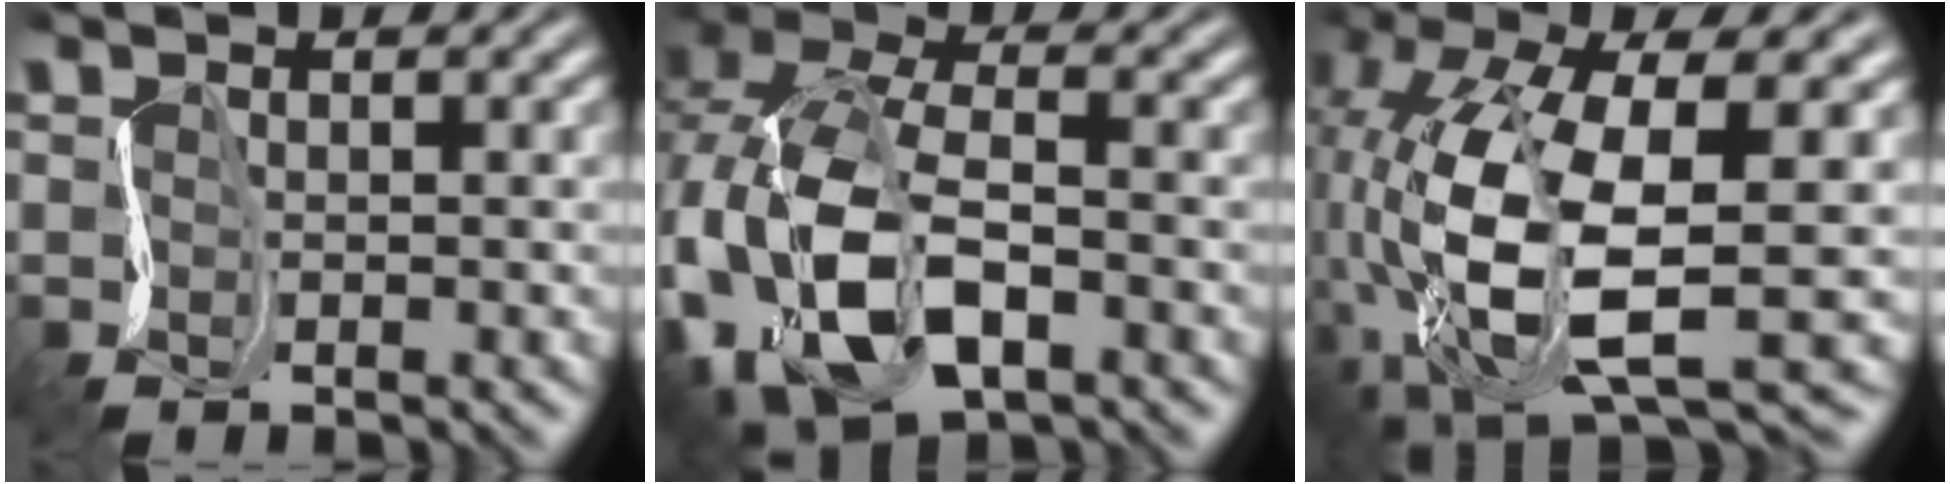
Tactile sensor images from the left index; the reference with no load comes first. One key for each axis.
{"total": 11.4, "fx": -3.9, "fy": 7.1, "fz": 8.1, "tx": -0.201, "ty": -0.017, "tz": -0.069}
{"total": 11.6, "fx": -2.2, "fy": 5.6, "fz": 9.9, "tx": -0.222, "ty": -0.027, "tz": -0.033}